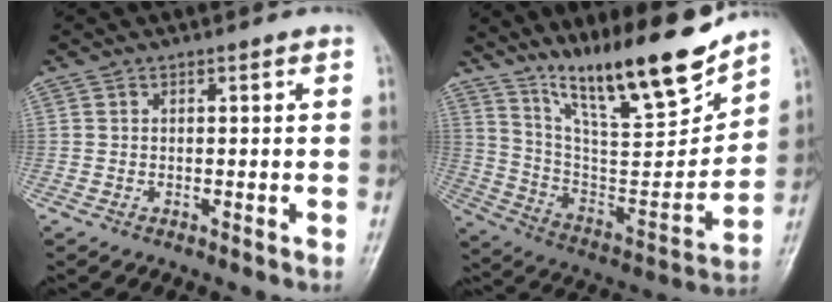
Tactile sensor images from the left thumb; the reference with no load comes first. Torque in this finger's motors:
{"motor_torque": [0.45, 0.13, 1.37, -1.40, 0.20]}